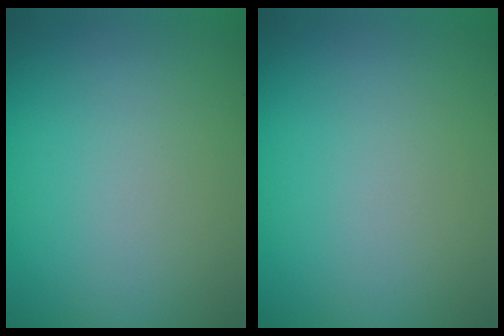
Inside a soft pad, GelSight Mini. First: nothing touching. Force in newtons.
{"total": 0.0}